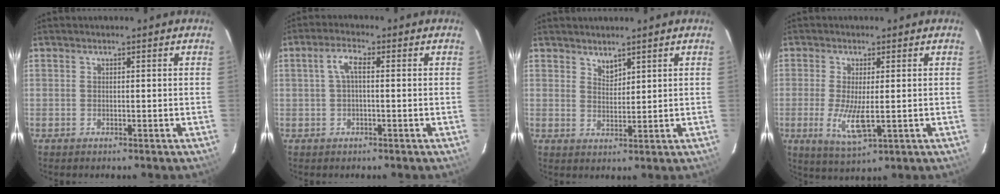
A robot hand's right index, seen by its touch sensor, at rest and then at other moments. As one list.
[{"total": 3.0, "force": [0.1, 0.9, 2.8], "torque": [-0.058, 0.010, 0.003]}, {"total": 2.3, "force": [2.1, 0.8, 0.6], "torque": [-0.005, 0.001, 0.038]}, {"total": 6.9, "force": [-1.1, 1.8, 6.6], "torque": [-0.138, -0.017, -0.020]}]